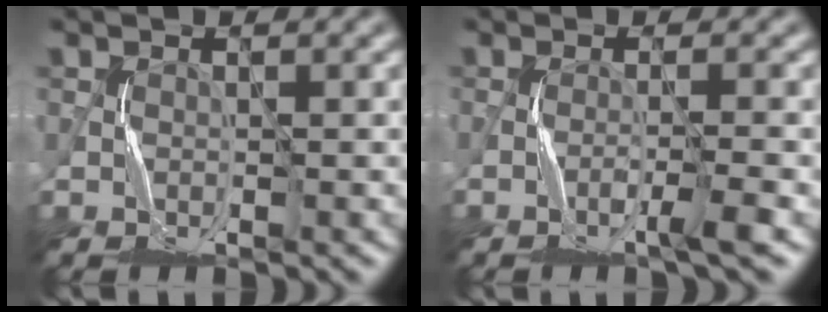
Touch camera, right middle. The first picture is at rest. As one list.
[{"total": 2.4, "force": [-1.3, 0.0, 2.0], "torque": [-0.029, 0.010, -0.032]}]